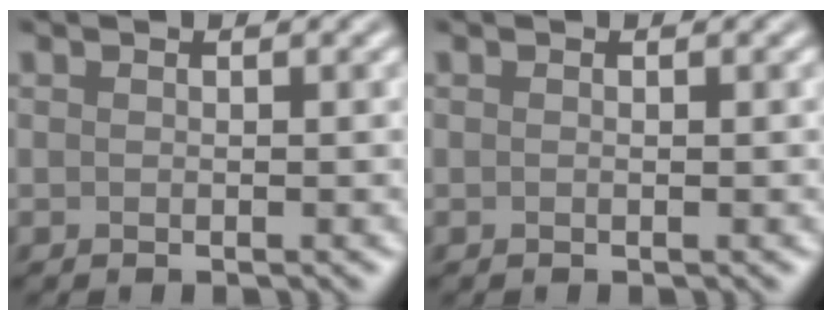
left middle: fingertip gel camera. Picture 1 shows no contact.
{"total": 0.0}